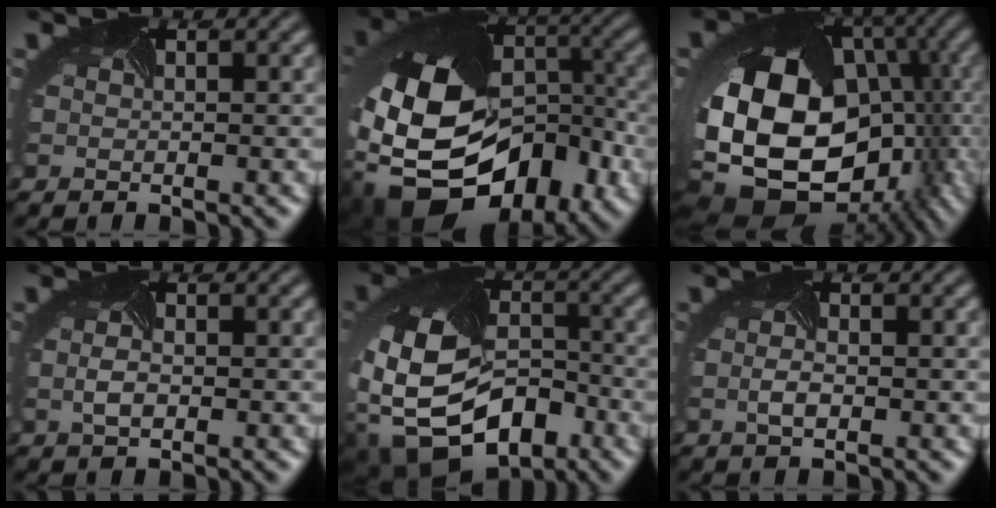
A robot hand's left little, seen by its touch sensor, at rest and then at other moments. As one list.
[{"total": 18.8, "force": [-4.9, 13.3, 12.3], "torque": [-0.239, -0.034, -0.052]}, {"total": 18.9, "force": [-3.4, 14.1, 12.1], "torque": [-0.243, -0.039, -0.033]}, {"total": 1.2, "force": [-0.1, 0.7, 1.0], "torque": [-0.034, -0.003, 0.002]}, {"total": 12.8, "force": [-4.7, 8.8, 8.0], "torque": [-0.165, -0.026, -0.058]}, {"total": 1.0, "force": [-0.3, 0.3, 0.9], "torque": [-0.033, -0.002, -0.006]}]